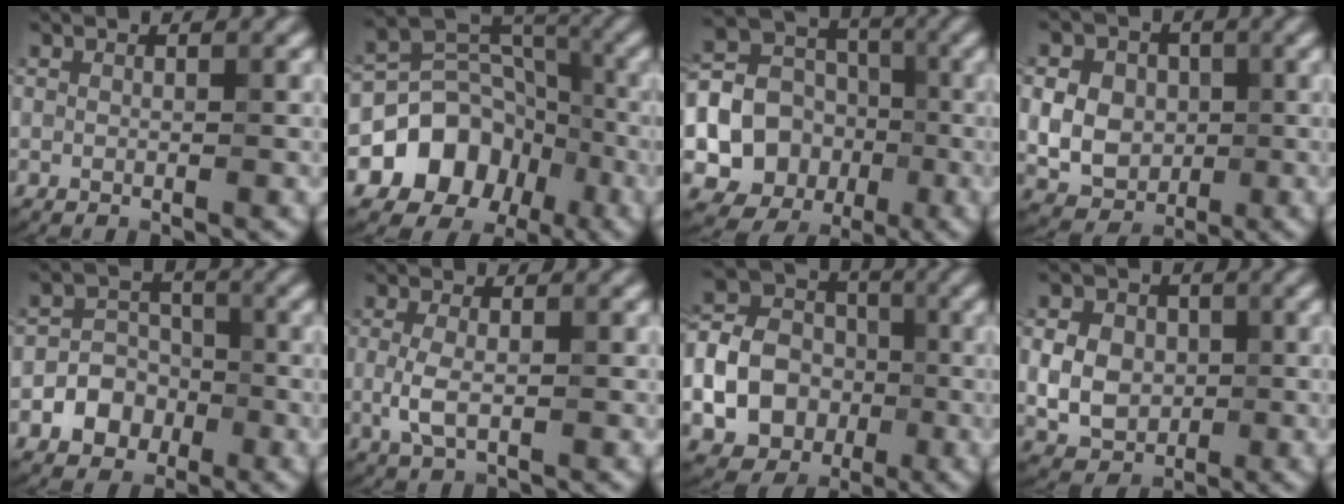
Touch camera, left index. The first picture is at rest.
{"total": 9.4, "force": [-4.3, 7.4, 3.8], "torque": [-0.058, 0.018, -0.088]}
{"total": 13.3, "force": [-2.1, 12.2, 4.9], "torque": [-0.112, -0.003, -0.040]}
{"total": 10.3, "force": [1.4, 8.9, 5.1], "torque": [-0.103, 0.036, 0.011]}
{"total": 4.9, "force": [-2.0, 4.2, 1.6], "torque": [0.002, 0.012, -0.055]}
{"total": 2.7, "force": [-0.4, 1.2, 2.3], "torque": [-0.063, 0.001, -0.005]}
{"total": 17.5, "force": [-3.8, 15.5, 7.2], "torque": [-0.183, -0.007, -0.092]}
{"total": 7.6, "force": [0.7, 6.3, 4.3], "torque": [-0.071, 0.024, -0.005]}